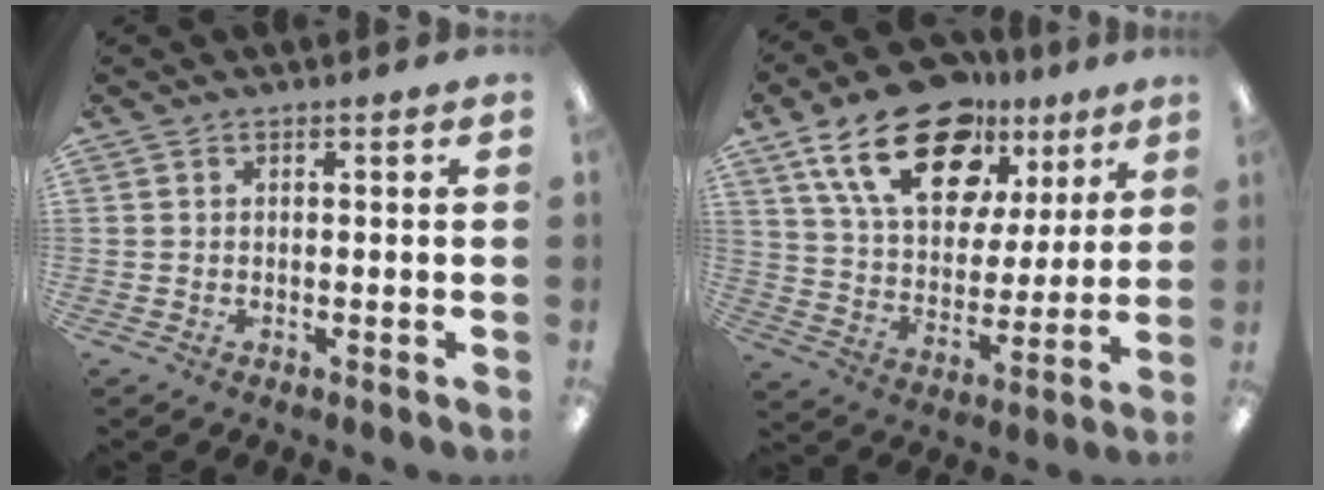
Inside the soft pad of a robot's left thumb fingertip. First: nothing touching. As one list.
[{"total": 22.3, "force": [13.4, 12.3, 12.9], "torque": [-0.223, -0.057, 0.237]}]